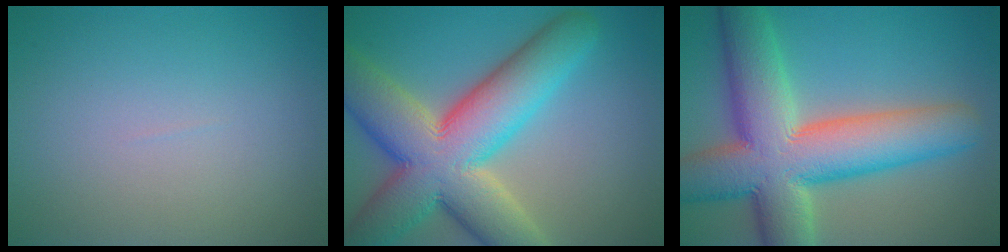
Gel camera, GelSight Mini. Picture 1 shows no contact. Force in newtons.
{"total": 13.5, "press": 13.5, "slide": 1.1}
{"total": 13.1, "press": 13.1, "slide": 1.0}